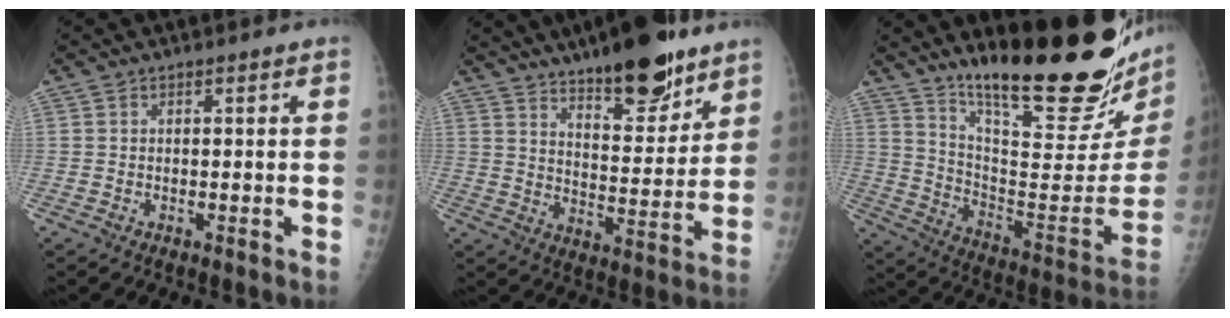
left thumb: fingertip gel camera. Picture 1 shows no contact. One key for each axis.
{"total": 16.6, "fx": 11.8, "fy": 5.4, "fz": 10.4, "tx": -0.119, "ty": -0.072, "tz": 0.188}
{"total": 30.0, "fx": 21.4, "fy": 5.8, "fz": 20.2, "tx": -0.277, "ty": -0.134, "tz": 0.323}